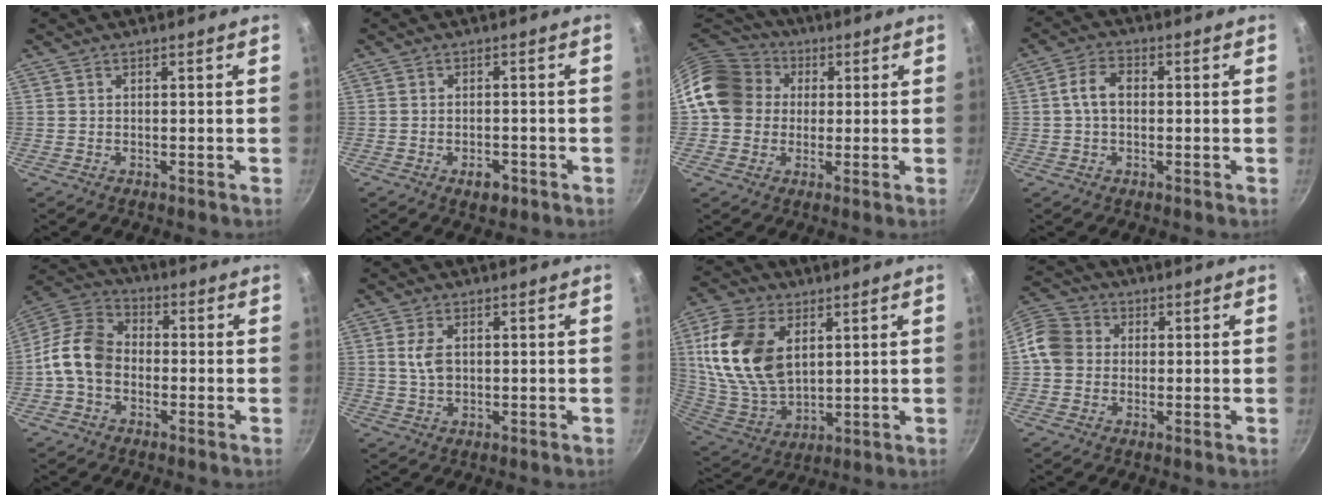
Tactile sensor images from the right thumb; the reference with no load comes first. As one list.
[{"total": 3.3, "force": [-1.7, 1.7, 2.2], "torque": [-0.026, 0.011, -0.022]}, {"total": 14.9, "force": [2.0, 13.1, 6.9], "torque": [-0.107, 0.036, 0.023]}, {"total": 5.3, "force": [0.2, 3.6, 3.9], "torque": [-0.067, 0.016, -0.004]}, {"total": 10.8, "force": [-2.0, 8.1, 6.9], "torque": [-0.109, 0.033, -0.062]}, {"total": 4.3, "force": [0.8, 2.7, 3.3], "torque": [-0.060, 0.000, 0.017]}, {"total": 19.1, "force": [5.2, 12.0, 13.9], "torque": [-0.255, -0.020, 0.112]}, {"total": 8.0, "force": [0.1, 7.1, 3.7], "torque": [-0.041, 0.018, -0.019]}]